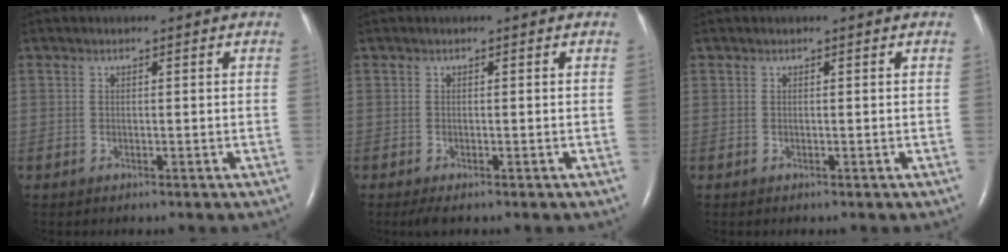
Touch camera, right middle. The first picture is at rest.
{"total": 1.6, "force": [-1.0, 0.4, 1.1], "torque": [-0.026, -0.006, -0.017]}
{"total": 0.0}